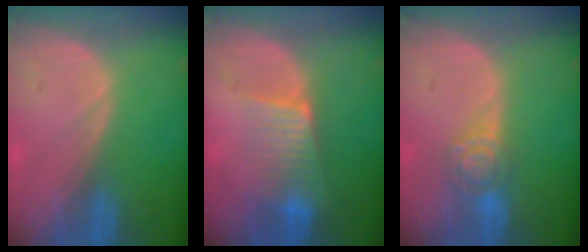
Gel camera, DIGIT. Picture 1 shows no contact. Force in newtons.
{"total": 6.4, "press": 5.7, "slide": 3.1}
{"total": 4.6, "press": 4.5, "slide": 0.8}